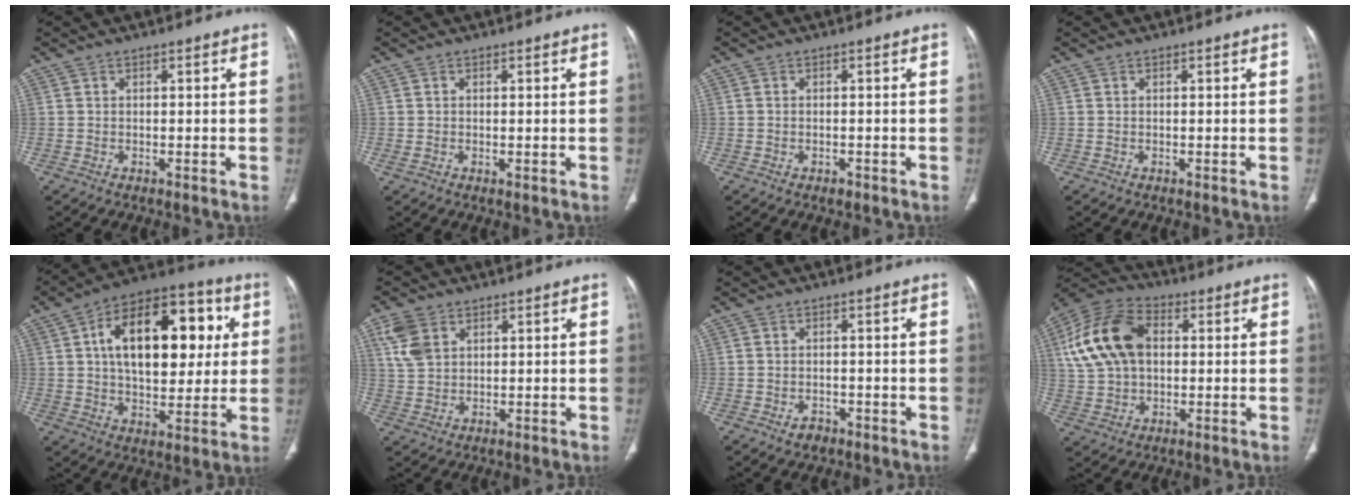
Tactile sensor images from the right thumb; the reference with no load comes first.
{"total": 0.7, "force": [-0.1, 0.4, 0.6], "torque": [-0.017, -0.003, 0.002]}
{"total": 1.1, "force": [-0.6, 0.7, 0.5], "torque": [-0.008, 0.003, -0.007]}
{"total": 0.0}
{"total": 22.9, "force": [5.0, 12.8, 18.4], "torque": [-0.247, 0.015, 0.070]}
{"total": 6.3, "force": [2.9, 4.2, 3.8], "torque": [-0.075, -0.004, 0.064]}
{"total": 2.3, "force": [-1.3, 1.7, 1.0], "torque": [-0.011, 0.008, -0.014]}
{"total": 16.4, "force": [3.0, 10.9, 11.8], "torque": [-0.218, 0.020, 0.050]}